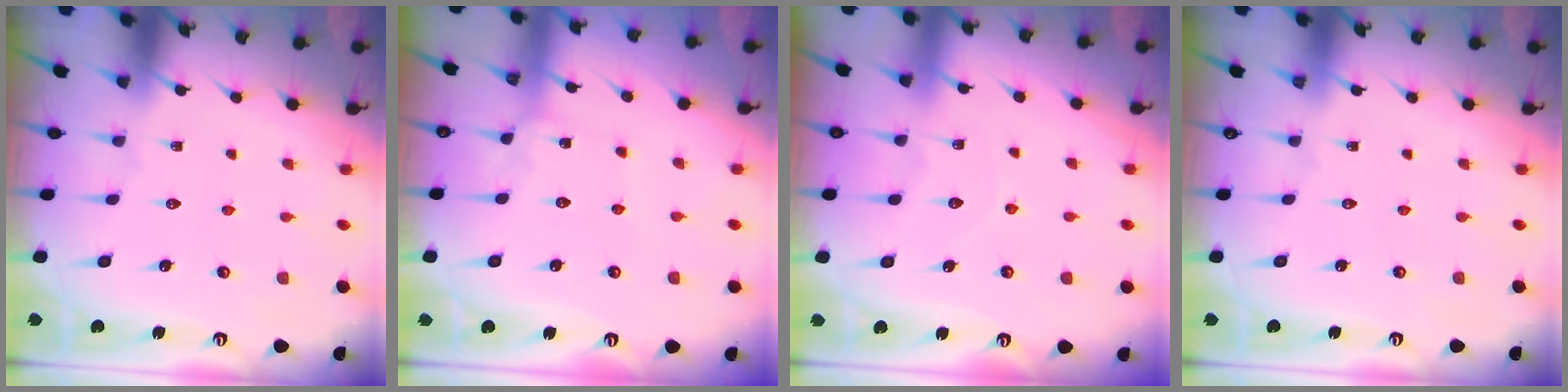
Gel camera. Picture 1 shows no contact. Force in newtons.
{"total": 1.8, "press": 1.8, "slide": 0.2}
{"total": 4.6, "press": 4.6, "slide": 0.3}
{"total": 0.0}